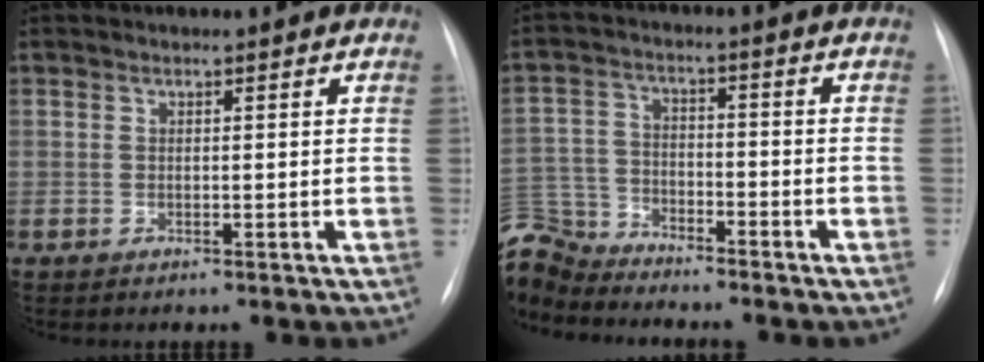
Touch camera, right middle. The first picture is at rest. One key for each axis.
{"total": 11.0, "fx": -10.5, "fy": 3.0, "fz": 1.2, "tx": -0.045, "ty": 0.017, "tz": -0.205}